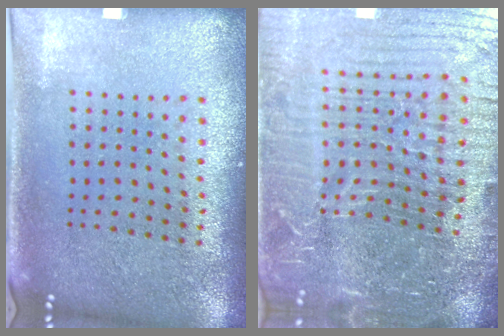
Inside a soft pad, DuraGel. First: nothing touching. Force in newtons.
{"total": 6.8, "press": 5.9, "slide": 3.3}